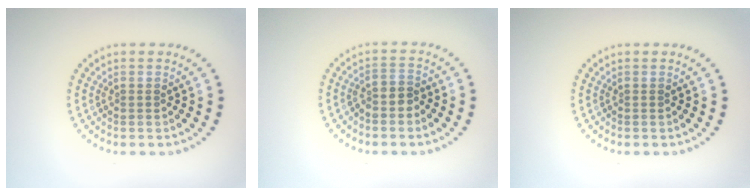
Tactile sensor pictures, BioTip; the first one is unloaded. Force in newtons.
{"total": 1.5, "press": 1.2, "slide": 0.9}
{"total": 0.0}